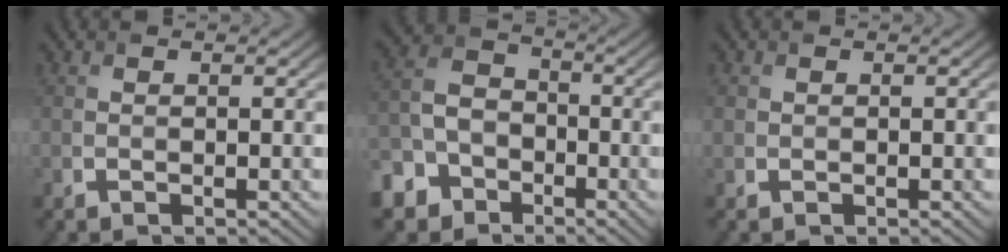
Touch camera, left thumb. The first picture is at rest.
{"total": 9.0, "force": [-5.1, 6.5, 3.7], "torque": [-0.101, -0.018, -0.114]}
{"total": 0.6, "force": [0.1, 0.5, 0.1], "torque": [-0.001, -0.003, 0.003]}